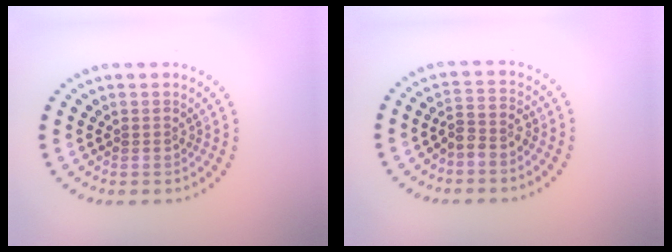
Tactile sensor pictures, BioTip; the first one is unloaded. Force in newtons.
{"total": 2.2, "press": 1.8, "slide": 1.3}